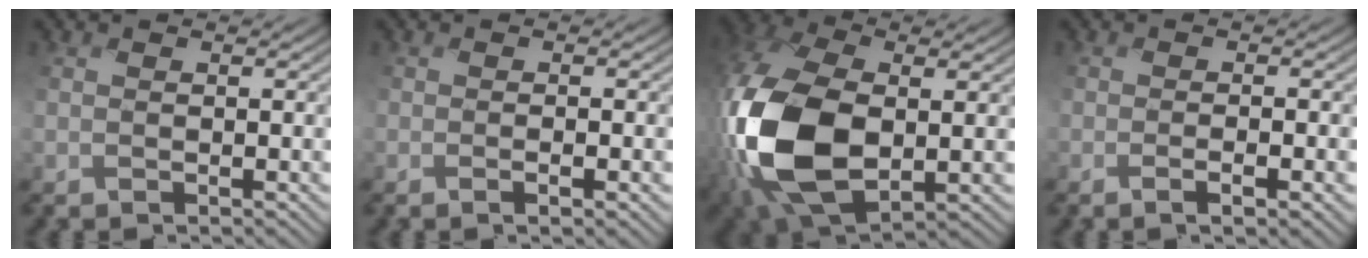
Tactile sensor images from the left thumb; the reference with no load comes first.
{"total": 2.1, "force": [-0.8, 0.4, 2.0], "torque": [-0.035, 0.002, -0.015]}
{"total": 18.6, "force": [-1.4, 11.6, 14.5], "torque": [-0.368, -0.031, -0.008]}
{"total": 3.3, "force": [-1.4, 0.6, 2.9], "torque": [-0.049, 0.004, -0.026]}